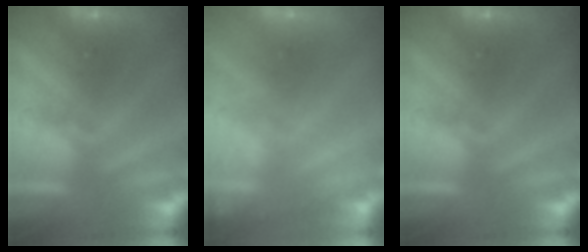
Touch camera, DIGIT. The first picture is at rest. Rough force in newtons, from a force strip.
{"total": 1.9}
{"total": 0.0}